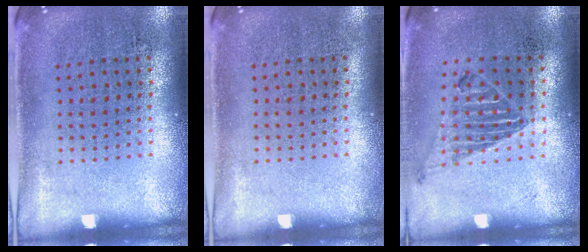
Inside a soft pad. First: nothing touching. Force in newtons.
{"total": 0.0}
{"total": 1.0, "press": 1.0, "slide": 0.2}